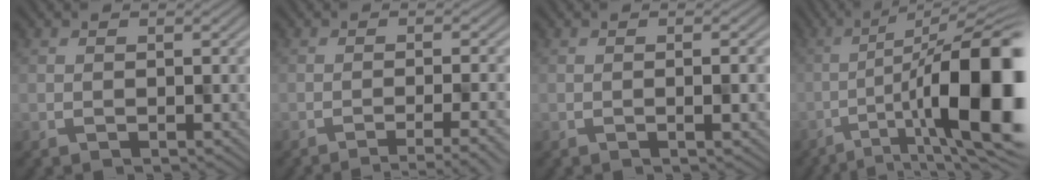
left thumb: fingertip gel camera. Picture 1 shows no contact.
{"total": 5.4, "force": [-3.5, 0.9, 4.0], "torque": [-0.060, 0.004, -0.043]}
{"total": 1.9, "force": [-0.3, 0.2, 1.9], "torque": [-0.026, 0.007, -0.010]}
{"total": 17.8, "force": [-3.5, 6.9, 16.0], "torque": [-0.241, -0.030, -0.038]}